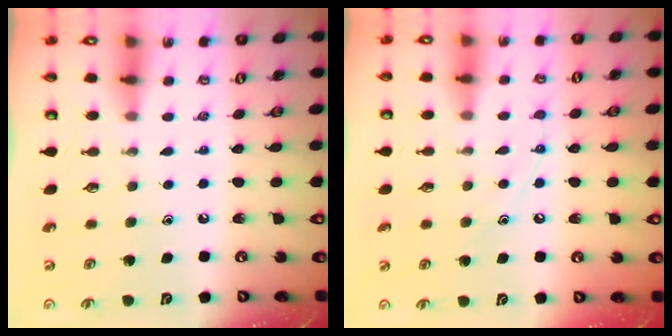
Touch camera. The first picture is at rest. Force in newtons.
{"total": 7.0, "press": 6.9, "slide": 0.7}